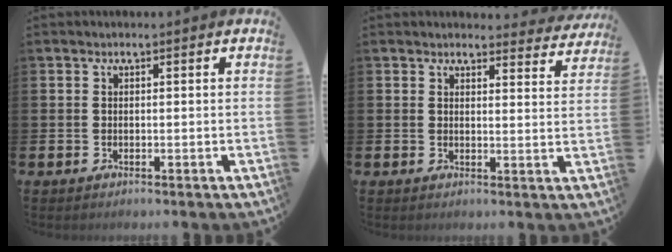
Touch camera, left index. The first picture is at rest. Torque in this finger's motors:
{"motor_torque": [1.07, -1.06, 0.16, 0.07]}